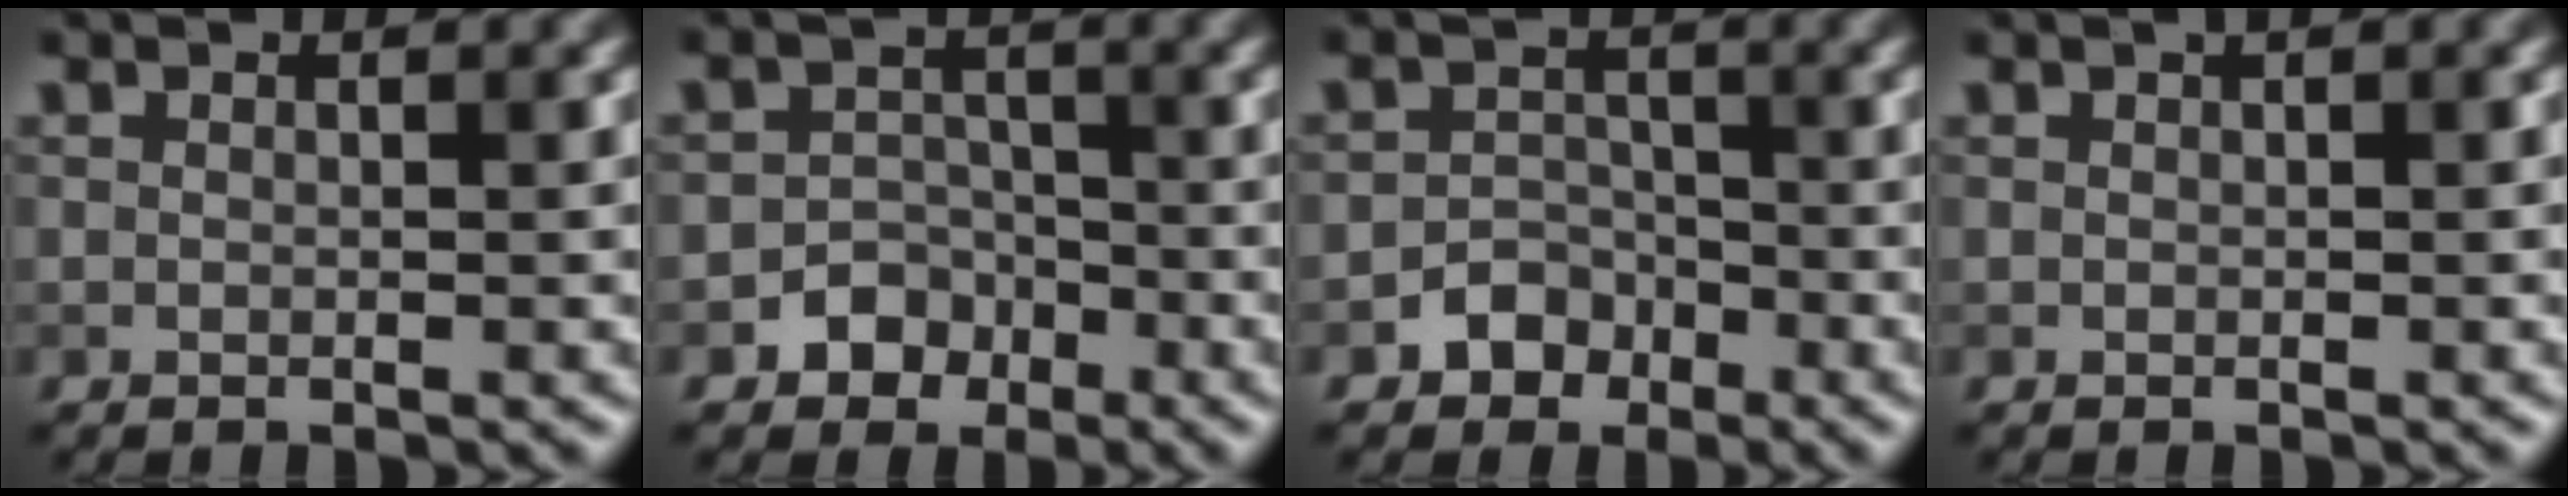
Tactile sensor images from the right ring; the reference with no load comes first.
{"total": 3.1, "force": [-1.8, 2.5, 0.5], "torque": [0.029, 0.011, -0.039]}
{"total": 2.6, "force": [-1.5, 2.1, 0.5], "torque": [0.018, 0.011, -0.028]}
{"total": 0.5, "force": [0.2, 0.1, 0.5], "torque": [-0.006, 0.006, 0.004]}